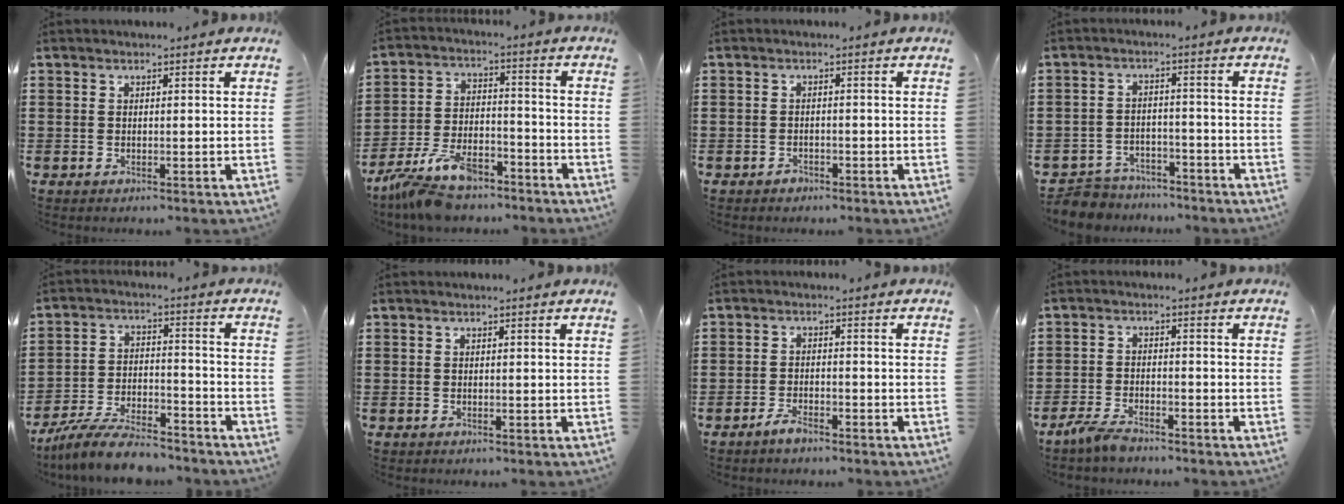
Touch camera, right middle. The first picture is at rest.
{"total": 10.0, "force": [-8.0, 3.3, 4.9], "torque": [-0.105, 0.014, -0.155]}
{"total": 1.1, "force": [-0.9, 0.6, 0.0], "torque": [-0.003, 0.002, -0.021]}
{"total": 4.6, "force": [-4.4, 1.1, -0.2], "torque": [-0.011, 0.006, -0.096]}
{"total": 8.4, "force": [-7.6, 1.5, 3.3], "torque": [-0.068, 0.013, -0.147]}
{"total": 0.0}
{"total": 2.6, "force": [-2.2, 0.8, 1.0], "torque": [-0.026, 0.002, -0.044]}
{"total": 3.7, "force": [-3.1, 0.9, 1.7], "torque": [-0.050, -0.002, -0.067]}